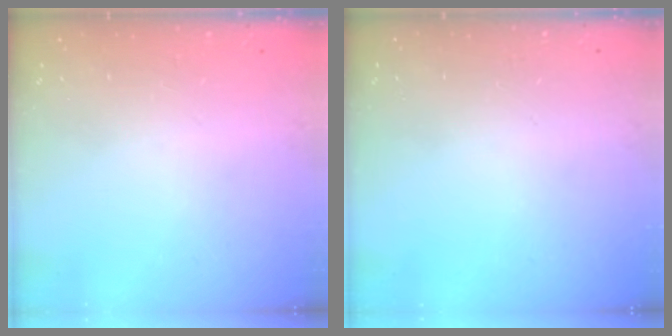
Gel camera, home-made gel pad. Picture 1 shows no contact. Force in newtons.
{"total": 0.0}